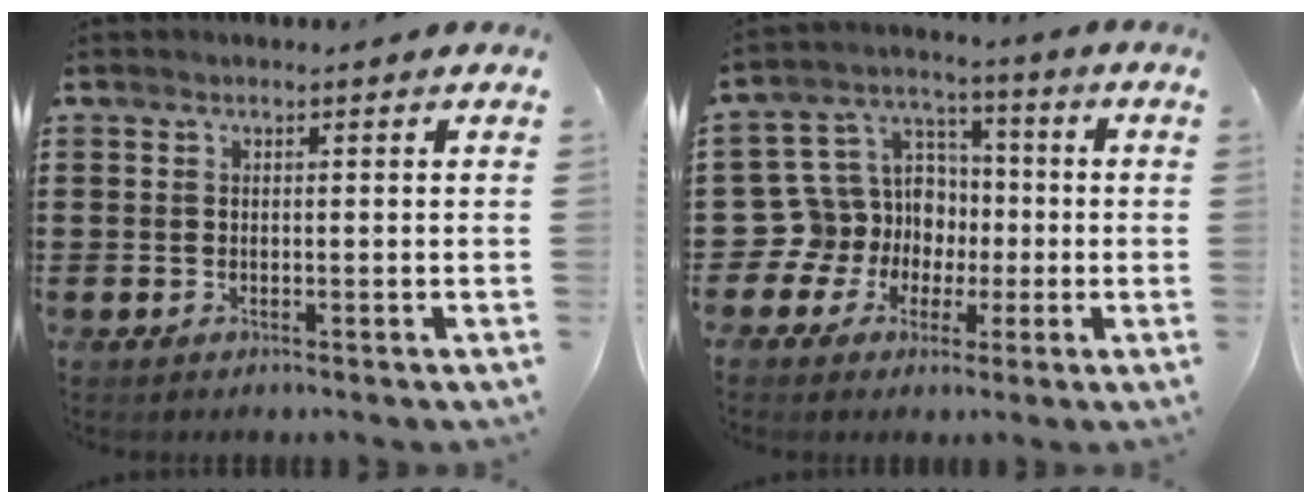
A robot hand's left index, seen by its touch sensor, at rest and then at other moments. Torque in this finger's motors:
{"motor_torque": [0.21, 0.45, 0.10, -0.01]}